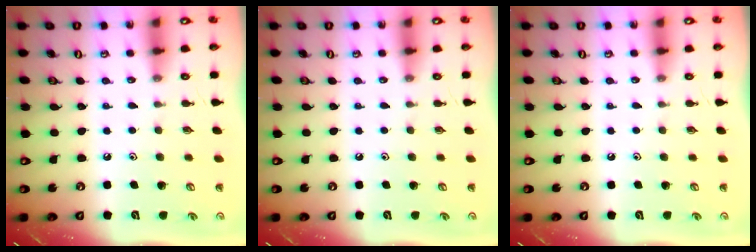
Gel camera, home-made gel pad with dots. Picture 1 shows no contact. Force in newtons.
{"total": 0.0}
{"total": 0.0}